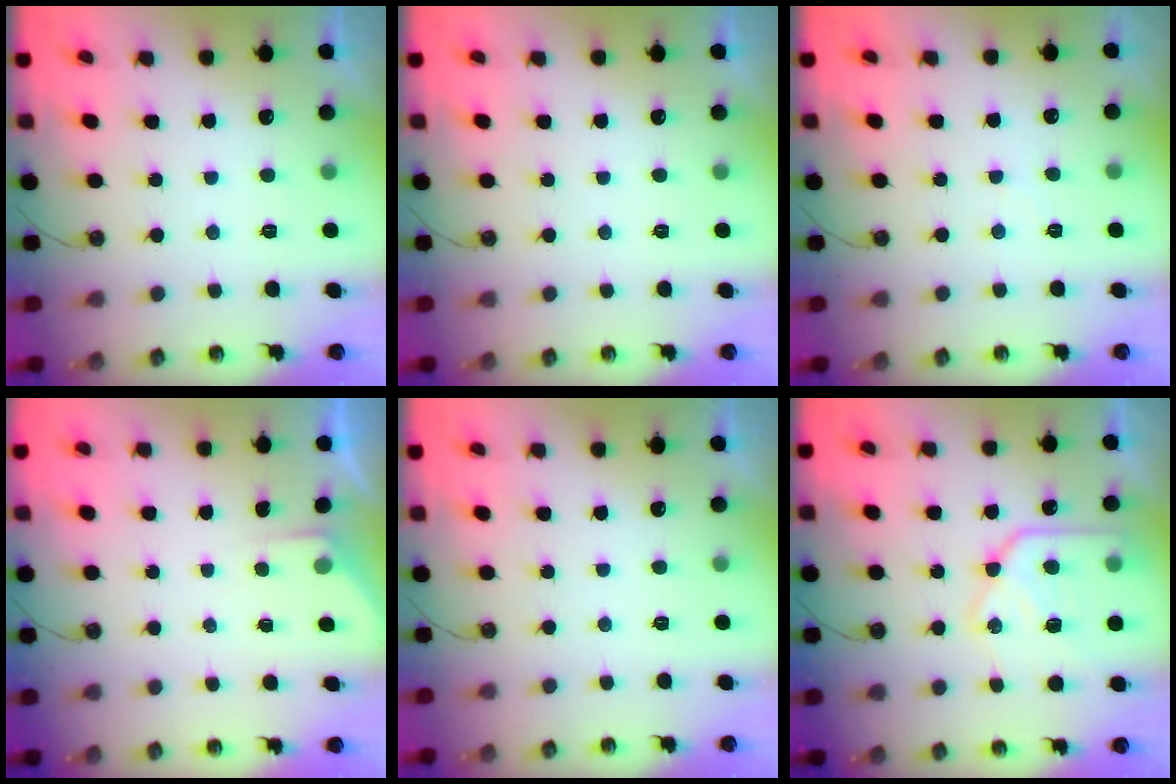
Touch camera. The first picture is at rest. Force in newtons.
{"total": 0.0}
{"total": 2.8, "press": 2.8, "slide": 0.5}
{"total": 2.7, "press": 2.7, "slide": 0.4}
{"total": 0.0}
{"total": 18.0, "press": 17.9, "slide": 1.9}